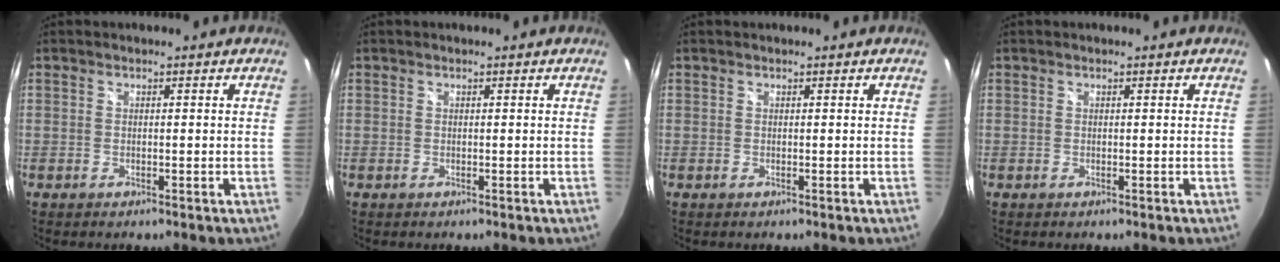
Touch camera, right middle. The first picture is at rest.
{"total": 0.0}
{"total": 0.0}
{"total": 0.0}